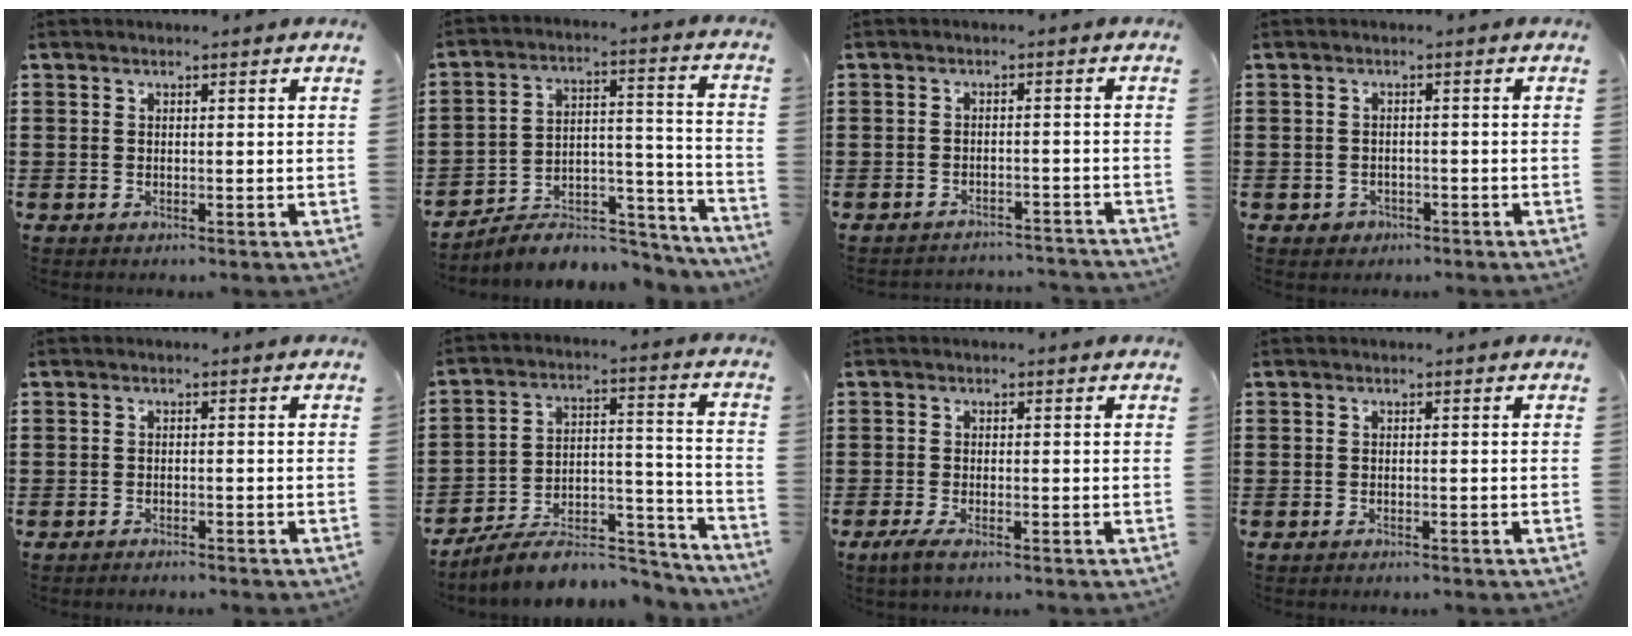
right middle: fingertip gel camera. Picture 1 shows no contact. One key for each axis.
{"total": 6.5, "fx": -6.1, "fy": 1.8, "fz": 1.7, "tx": -0.022, "ty": 0.011, "tz": -0.114}
{"total": 2.5, "fx": -2.5, "fy": 0.1, "fz": -0.1, "tx": -0.005, "ty": 0.000, "tz": -0.052}
{"total": 1.1, "fx": -0.8, "fy": 0.7, "fz": 0.2, "tx": -0.007, "ty": -0.001, "tz": -0.019}
{"total": 1.2, "fx": -1.1, "fy": -0.1, "fz": 0.1, "tx": -0.006, "ty": -0.001, "tz": -0.023}
{"total": 8.9, "fx": -7.7, "fy": 2.3, "fz": 3.8, "tx": -0.051, "ty": 0.020, "tz": -0.143}
{"total": 1.8, "fx": -1.0, "fy": 0.2, "fz": 1.5, "tx": -0.034, "ty": -0.008, "tz": -0.019}
{"total": 0.6, "fx": -0.6, "fy": -0.1, "fz": 0.1, "tx": -0.004, "ty": -0.003, "tz": -0.012}